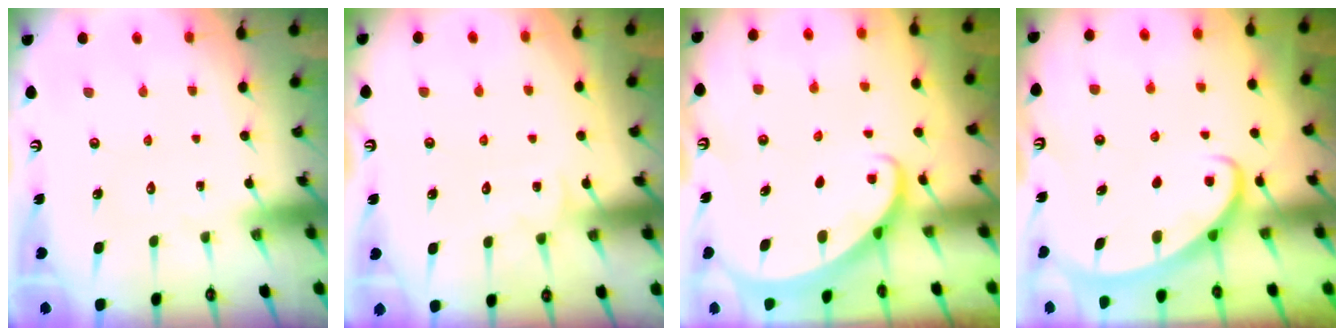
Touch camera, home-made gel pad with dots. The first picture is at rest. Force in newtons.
{"total": 2.9, "press": 2.8, "slide": 0.3}
{"total": 1.9, "press": 1.9, "slide": 0.0}
{"total": 3.0, "press": 3.0, "slide": 0.4}